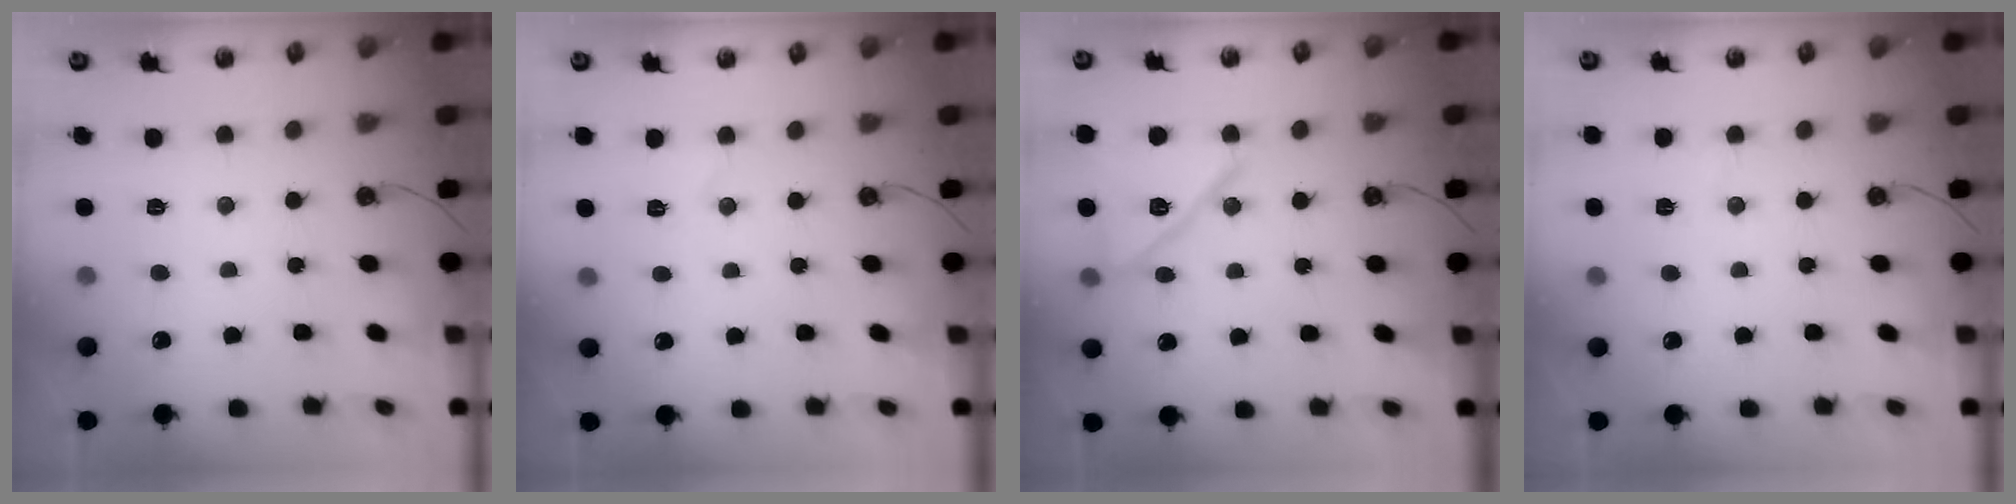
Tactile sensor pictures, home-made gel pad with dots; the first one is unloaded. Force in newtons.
{"total": 4.1, "press": 3.7, "slide": 1.8}
{"total": 15.9, "press": 12.7, "slide": 9.5}
{"total": 3.9, "press": 3.2, "slide": 2.3}